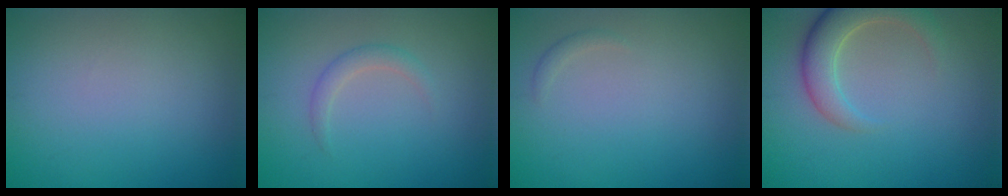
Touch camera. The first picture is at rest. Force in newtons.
{"total": 1.4, "press": 1.4, "slide": 0.1}
{"total": 0.6, "press": 0.6, "slide": 0.0}
{"total": 4.6, "press": 4.6, "slide": 0.4}